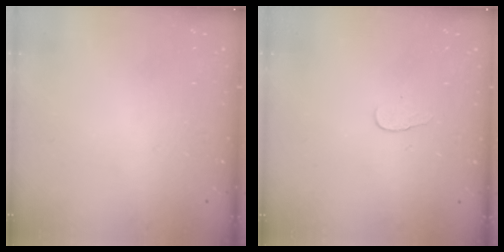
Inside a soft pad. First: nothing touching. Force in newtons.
{"total": 3.1, "press": 3.1, "slide": 0.3}